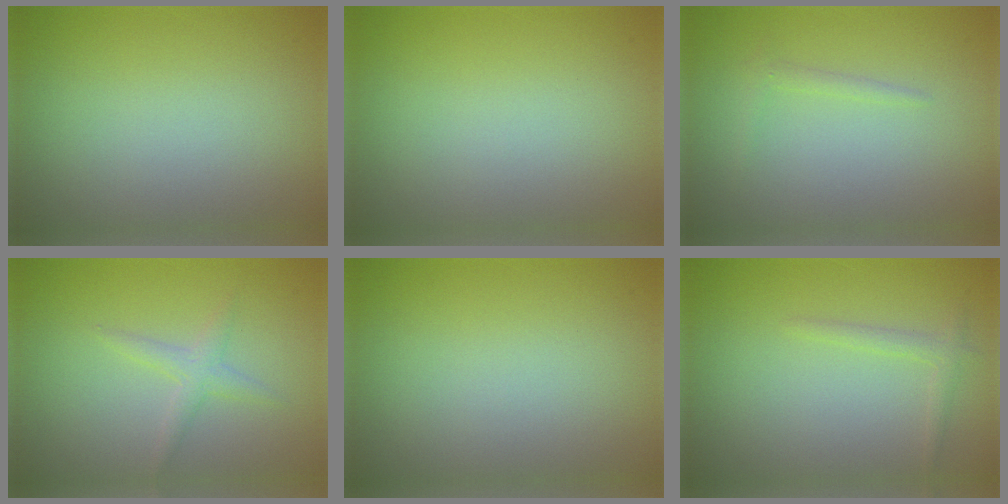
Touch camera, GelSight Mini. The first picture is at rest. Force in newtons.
{"total": 0.0}
{"total": 0.9, "press": 0.9, "slide": 0.0}
{"total": 1.5, "press": 1.5, "slide": 0.1}
{"total": 0.0}
{"total": 1.1, "press": 1.1, "slide": 0.0}